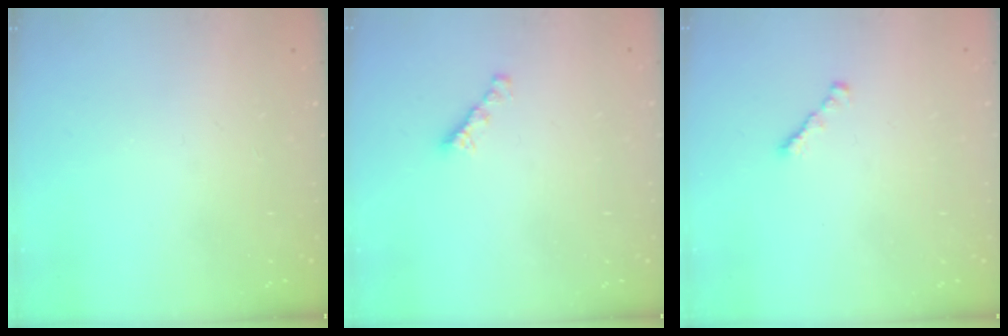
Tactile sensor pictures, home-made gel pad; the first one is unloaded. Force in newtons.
{"total": 2.7, "press": 2.6, "slide": 0.7}
{"total": 1.3, "press": 1.2, "slide": 0.5}